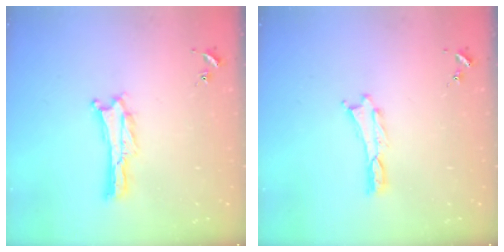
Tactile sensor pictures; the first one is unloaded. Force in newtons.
{"total": 0.0}